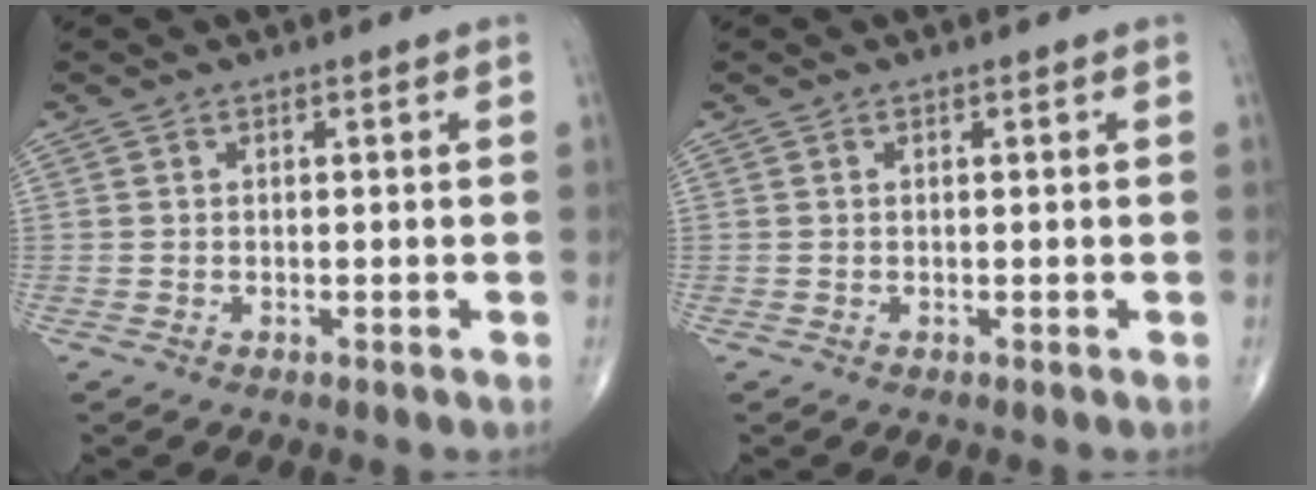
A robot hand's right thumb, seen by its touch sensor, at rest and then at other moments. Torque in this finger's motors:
{"motor_torque": [0.09, -0.13, -0.10, 0.03, 0.02]}